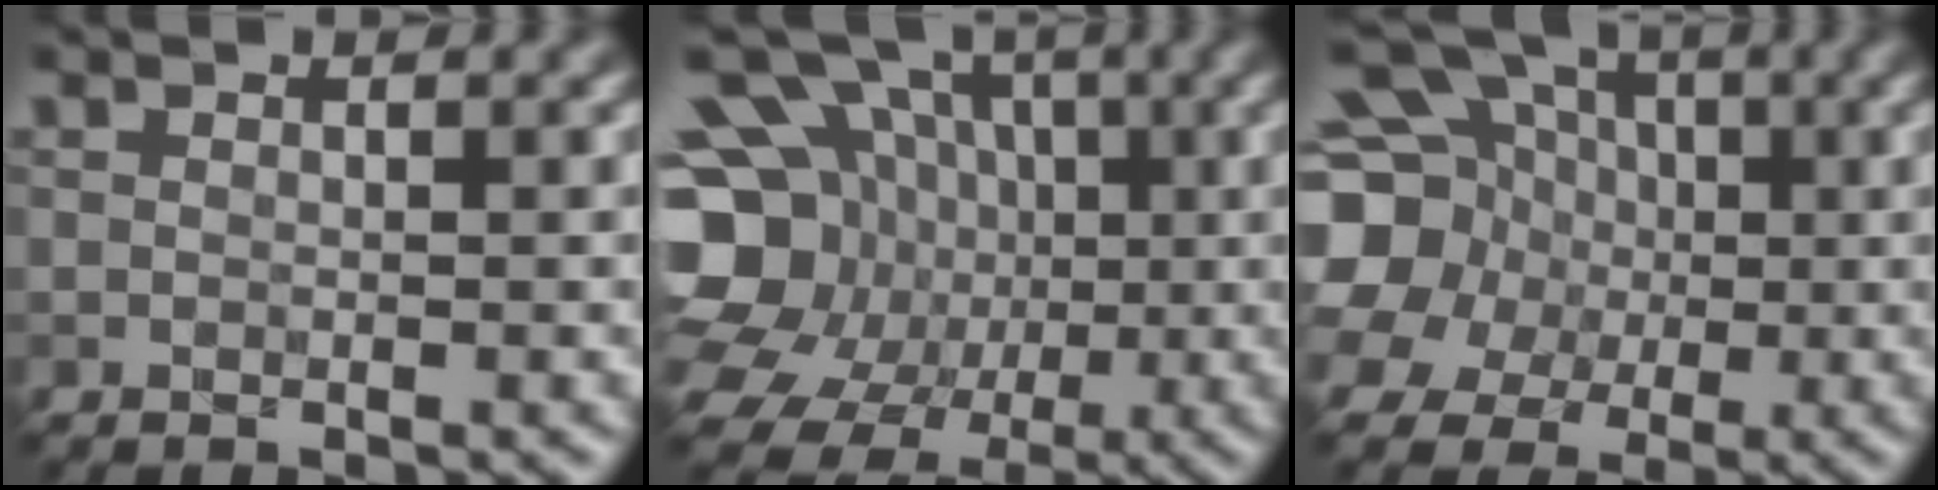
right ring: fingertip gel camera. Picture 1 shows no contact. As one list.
[{"total": 17.6, "force": [-0.4, 15.5, 8.2], "torque": [-0.191, 0.014, -0.029]}, {"total": 17.6, "force": [2.9, 15.8, 7.2], "torque": [-0.186, 0.019, 0.017]}]